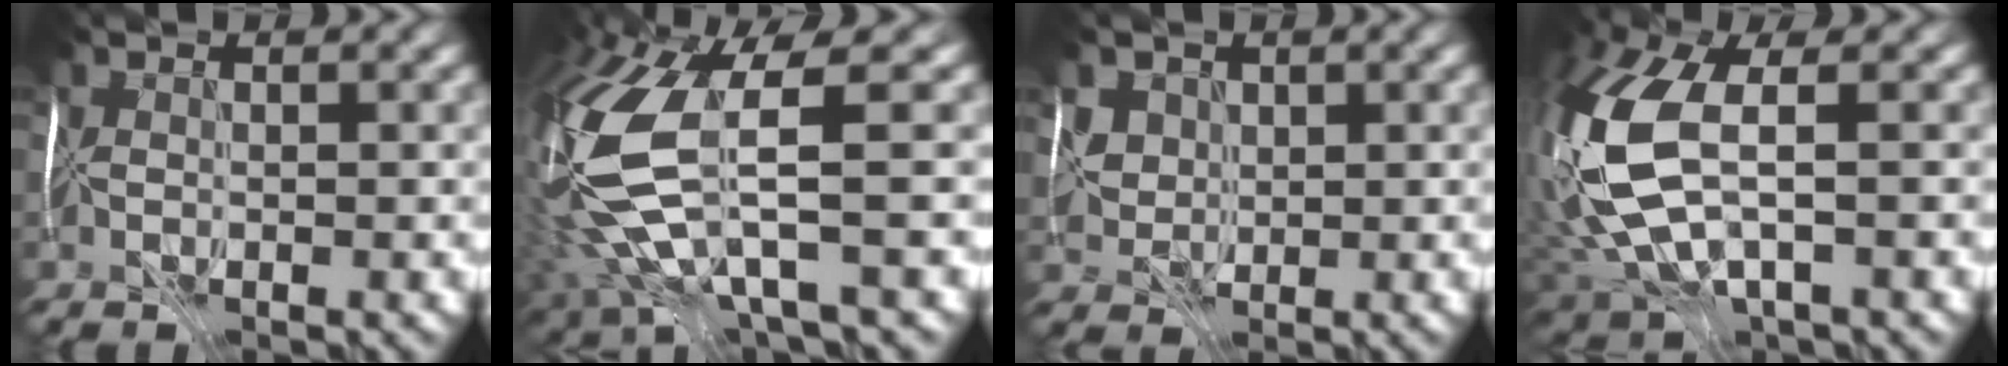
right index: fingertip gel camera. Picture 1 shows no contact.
{"total": 9.7, "force": [-1.1, 3.2, 9.1], "torque": [-0.225, -0.022, -0.010]}
{"total": 1.8, "force": [1.2, 1.4, -0.3], "torque": [0.012, 0.001, 0.026]}
{"total": 9.6, "force": [1.0, 5.0, 8.1], "torque": [-0.225, -0.013, 0.026]}